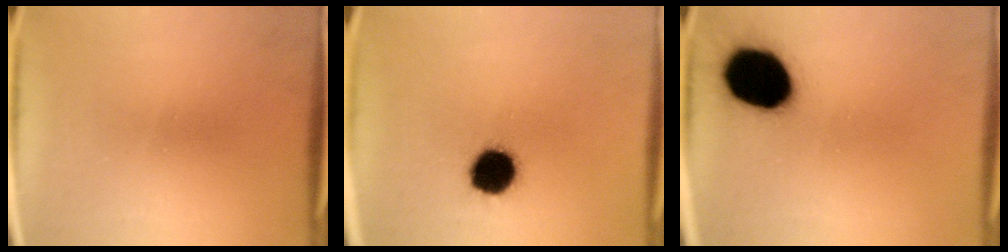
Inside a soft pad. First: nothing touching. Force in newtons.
{"total": 11.4}
{"total": 18.8}